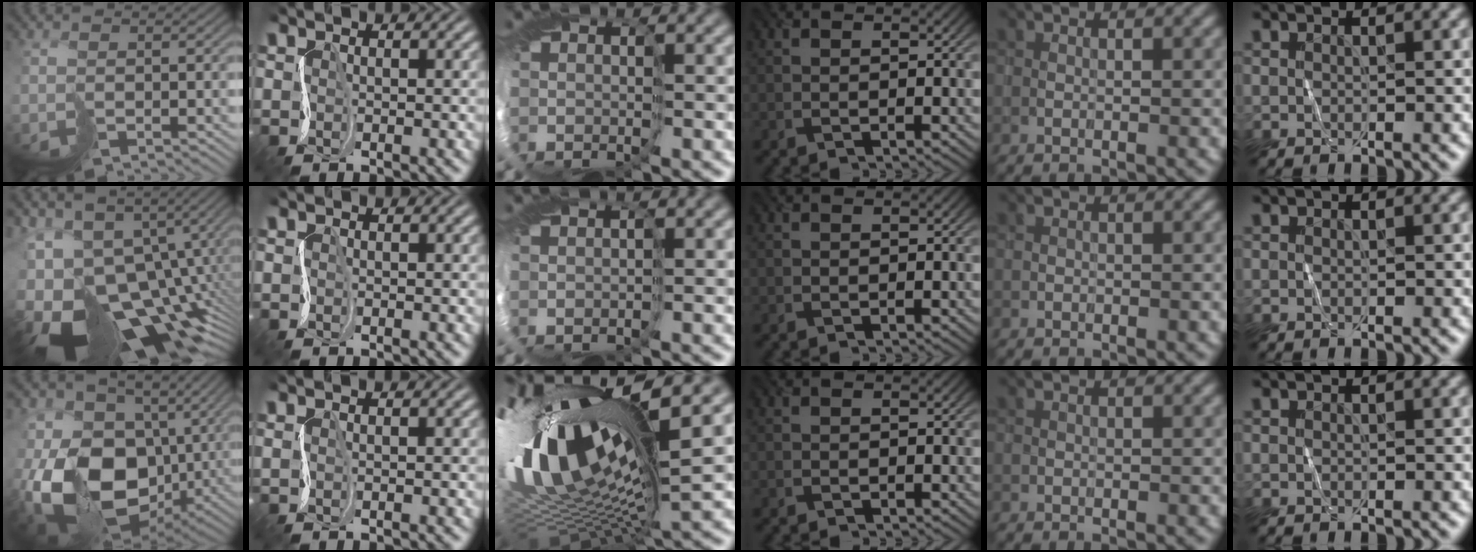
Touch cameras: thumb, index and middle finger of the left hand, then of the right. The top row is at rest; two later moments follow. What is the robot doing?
{"motion": "cut", "object": "tape"}